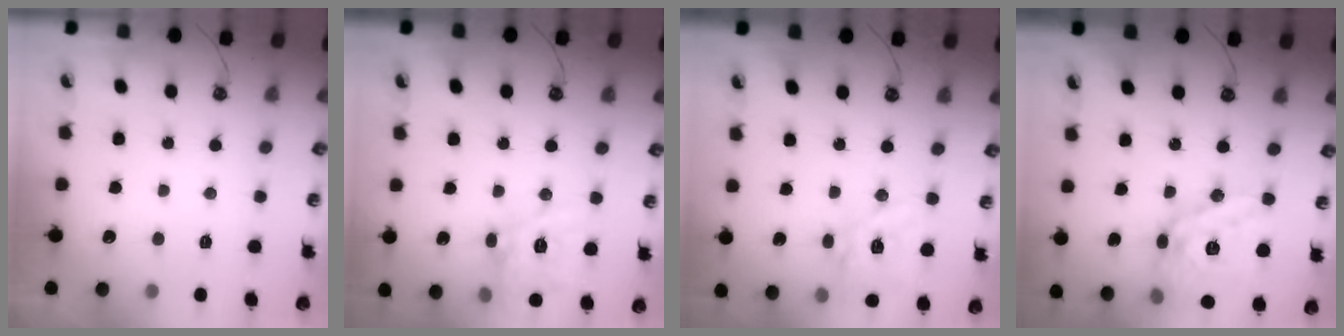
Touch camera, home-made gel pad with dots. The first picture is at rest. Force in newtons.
{"total": 13.3, "press": 13.3, "slide": 1.2}
{"total": 14.2, "press": 14.1, "slide": 1.7}
{"total": 18.3, "press": 18.2, "slide": 1.7}